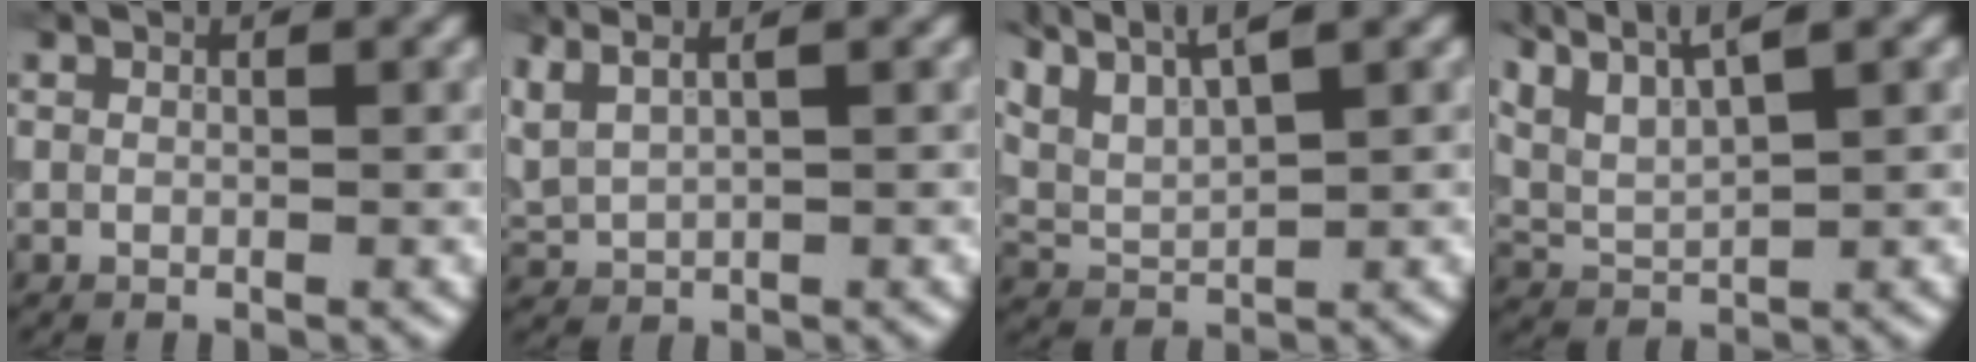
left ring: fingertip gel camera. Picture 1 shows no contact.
{"total": 3.0, "force": [2.1, 0.8, 2.0], "torque": [-0.052, 0.016, 0.042]}
{"total": 5.9, "force": [4.6, 1.3, 3.4], "torque": [-0.079, 0.014, 0.079]}
{"total": 6.4, "force": [4.8, 1.3, 4.0], "torque": [-0.088, 0.016, 0.078]}